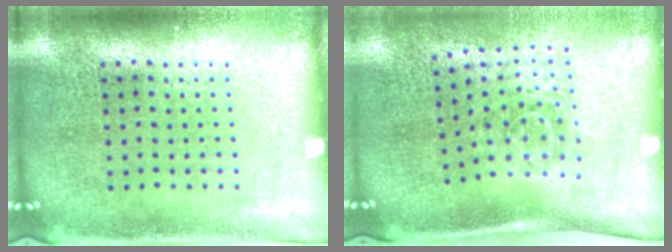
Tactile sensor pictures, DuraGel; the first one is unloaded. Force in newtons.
{"total": 1.7, "press": 1.1, "slide": 1.3}